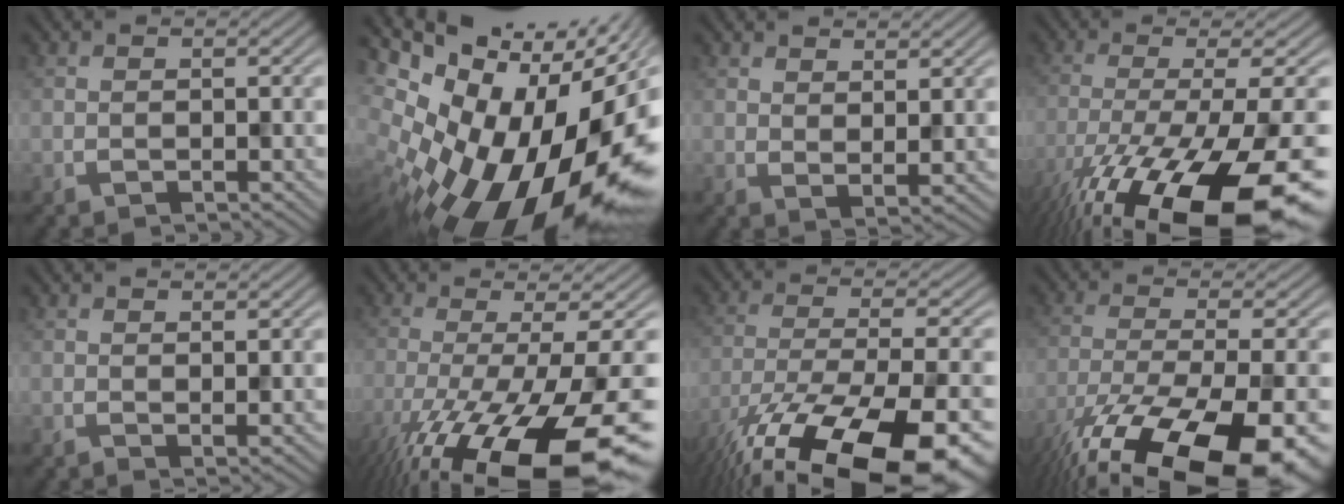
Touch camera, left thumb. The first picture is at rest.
{"total": 19.2, "force": [-3.4, 11.0, 15.4], "torque": [-0.243, -0.045, -0.033]}
{"total": 2.0, "force": [2.0, 0.2, 0.5], "torque": [-0.015, -0.009, 0.050]}
{"total": 18.5, "force": [-11.0, 4.7, 14.1], "torque": [-0.230, -0.029, -0.164]}
{"total": 0.9, "force": [0.8, 0.1, 0.4], "torque": [-0.001, 0.002, 0.023]}
{"total": 17.7, "force": [-8.6, 4.4, 14.8], "torque": [-0.229, -0.034, -0.125]}
{"total": 18.2, "force": [-13.2, 5.8, 11.1], "torque": [-0.184, -0.055, -0.187]}
{"total": 17.1, "force": [-11.7, 5.3, 11.4], "torque": [-0.214, -0.063, -0.162]}